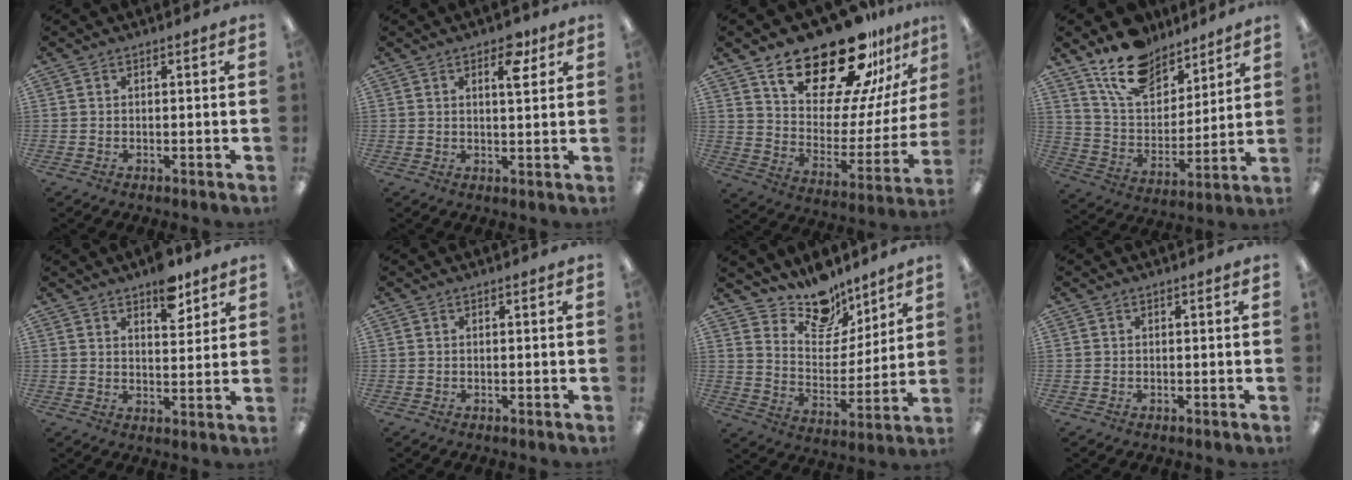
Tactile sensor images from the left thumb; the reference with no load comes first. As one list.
[{"total": 6.1, "force": [3.3, 2.5, 4.5], "torque": [-0.058, -0.009, 0.049]}, {"total": 25.0, "force": [19.1, 9.3, 13.3], "torque": [-0.205, -0.133, 0.325]}, {"total": 10.4, "force": [8.2, 5.9, 2.4], "torque": [-0.037, -0.053, 0.153]}, {"total": 8.3, "force": [5.8, 3.8, 4.7], "torque": [-0.049, -0.033, 0.096]}, {"total": 0.0}, {"total": 13.3, "force": [11.2, 6.2, 3.7], "torque": [-0.065, -0.084, 0.208]}, {"total": 0.0}]